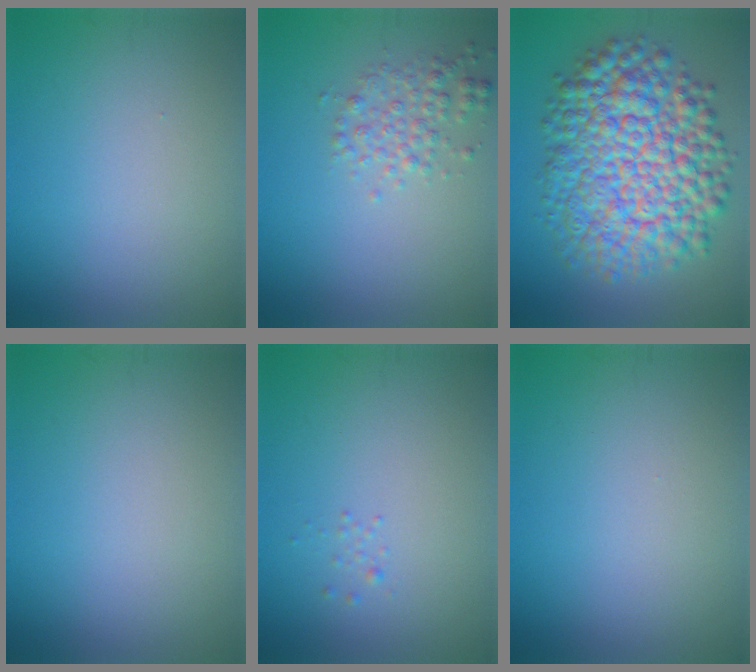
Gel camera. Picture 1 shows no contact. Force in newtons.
{"total": 2.4, "press": 2.4, "slide": 0.0}
{"total": 12.8, "press": 12.8, "slide": 0.3}
{"total": 0.0}
{"total": 0.7, "press": 0.7, "slide": 0.1}
{"total": 0.0}